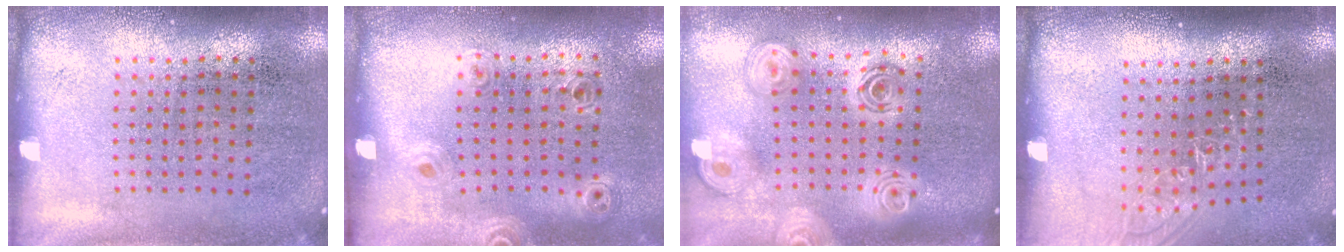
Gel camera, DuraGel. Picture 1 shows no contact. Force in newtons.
{"total": 1.0, "press": 1.0, "slide": 0.2}
{"total": 2.4, "press": 1.9, "slide": 1.5}
{"total": 1.0, "press": 0.9, "slide": 0.3}